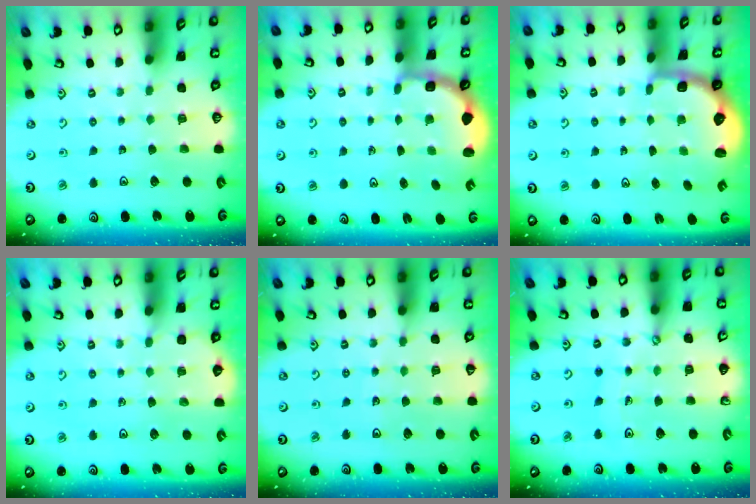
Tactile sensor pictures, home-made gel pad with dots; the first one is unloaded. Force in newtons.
{"total": 2.9, "press": 1.9, "slide": 2.2}
{"total": 2.6, "press": 2.0, "slide": 1.7}
{"total": 2.3, "press": 2.2, "slide": 0.4}
{"total": 3.2, "press": 2.4, "slide": 2.2}
{"total": 9.3, "press": 9.1, "slide": 1.8}